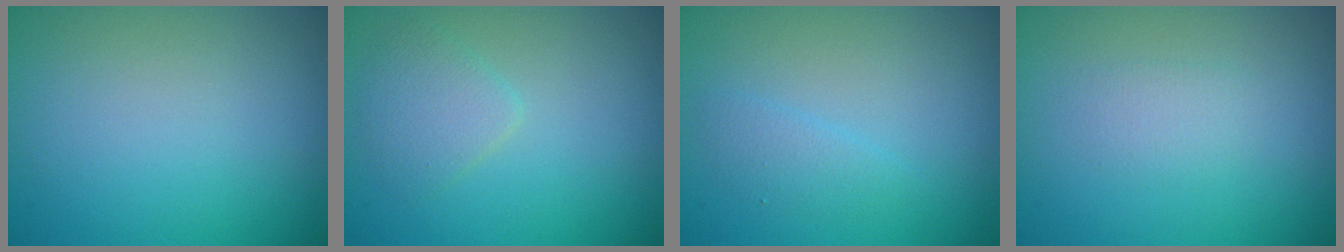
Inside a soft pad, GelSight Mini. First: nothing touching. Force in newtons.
{"total": 2.0, "press": 2.0, "slide": 0.1}
{"total": 1.2, "press": 1.2, "slide": 0.1}
{"total": 1.2, "press": 1.2, "slide": 0.3}